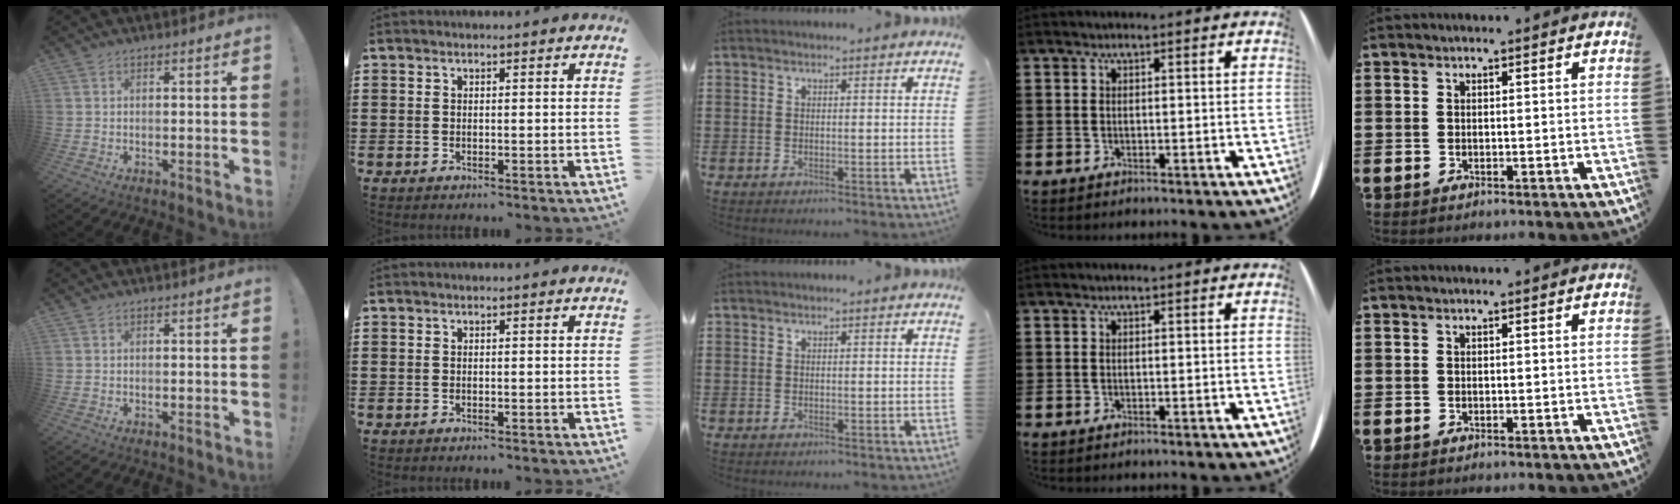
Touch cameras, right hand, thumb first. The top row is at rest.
{}